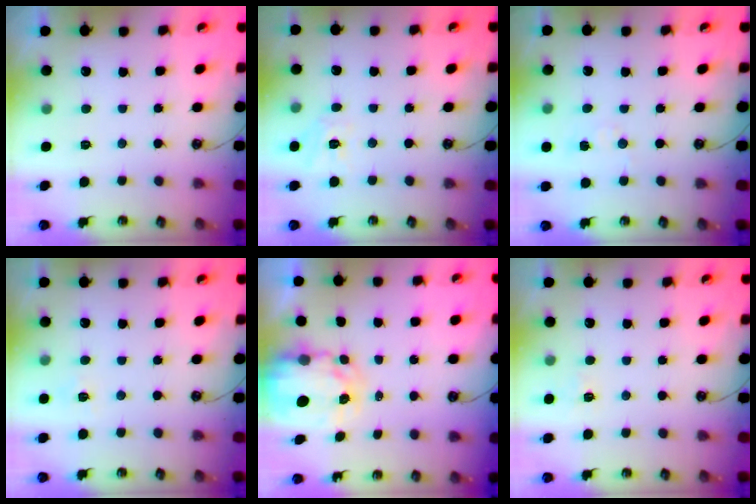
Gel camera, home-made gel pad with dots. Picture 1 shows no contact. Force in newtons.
{"total": 8.8, "press": 8.7, "slide": 0.8}
{"total": 5.1, "press": 5.1, "slide": 0.5}
{"total": 6.0, "press": 6.0, "slide": 0.6}
{"total": 5.0, "press": 5.0, "slide": 0.4}
{"total": 2.9, "press": 2.9, "slide": 0.4}